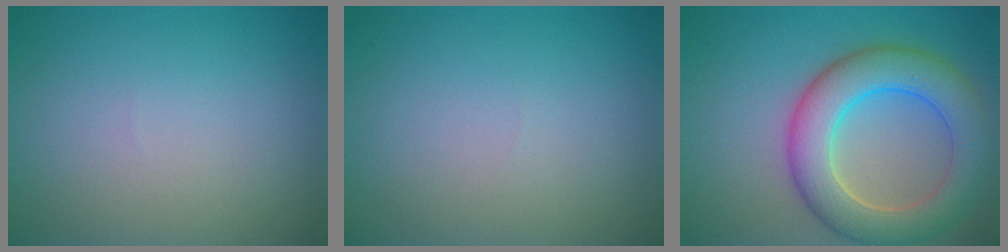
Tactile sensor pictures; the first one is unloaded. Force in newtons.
{"total": 0.0}
{"total": 7.8, "press": 7.8, "slide": 0.6}